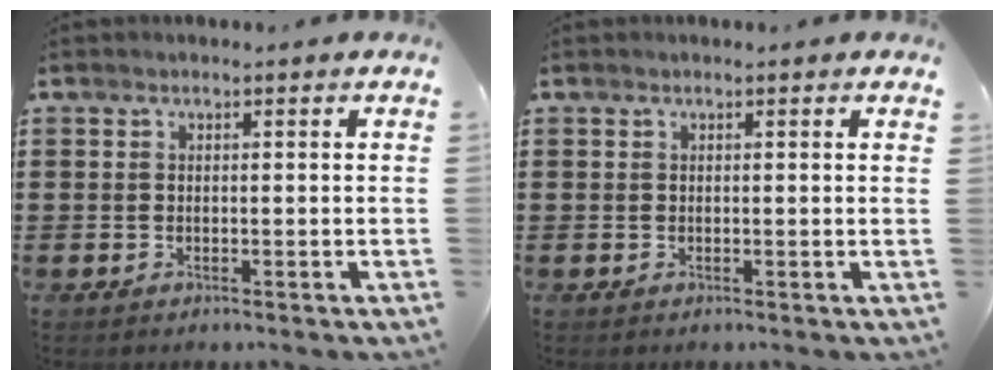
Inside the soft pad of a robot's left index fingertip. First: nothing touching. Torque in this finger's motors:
{"motor_torque": [0.26, -0.25, 0.11, 0.01]}